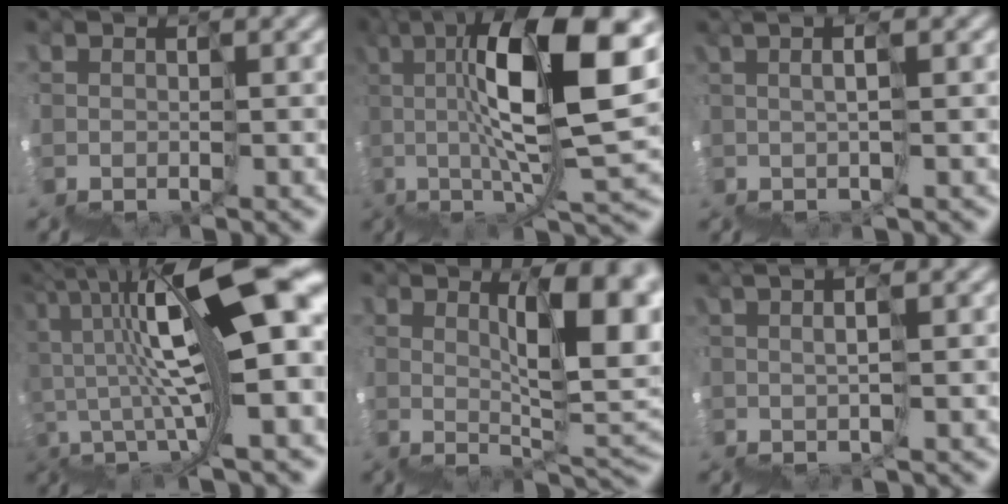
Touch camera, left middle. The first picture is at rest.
{"total": 8.8, "force": [4.4, -1.1, 7.5], "torque": [-0.105, 0.044, 0.079]}
{"total": 2.5, "force": [1.7, -1.9, -0.1], "torque": [0.034, 0.030, 0.037]}
{"total": 9.5, "force": [3.1, 0.6, 9.0], "torque": [-0.145, 0.053, 0.045]}
{"total": 7.3, "force": [4.8, 1.0, 5.4], "torque": [-0.065, 0.030, 0.085]}
{"total": 2.5, "force": [1.9, -1.7, 0.2], "torque": [0.020, 0.028, 0.045]}